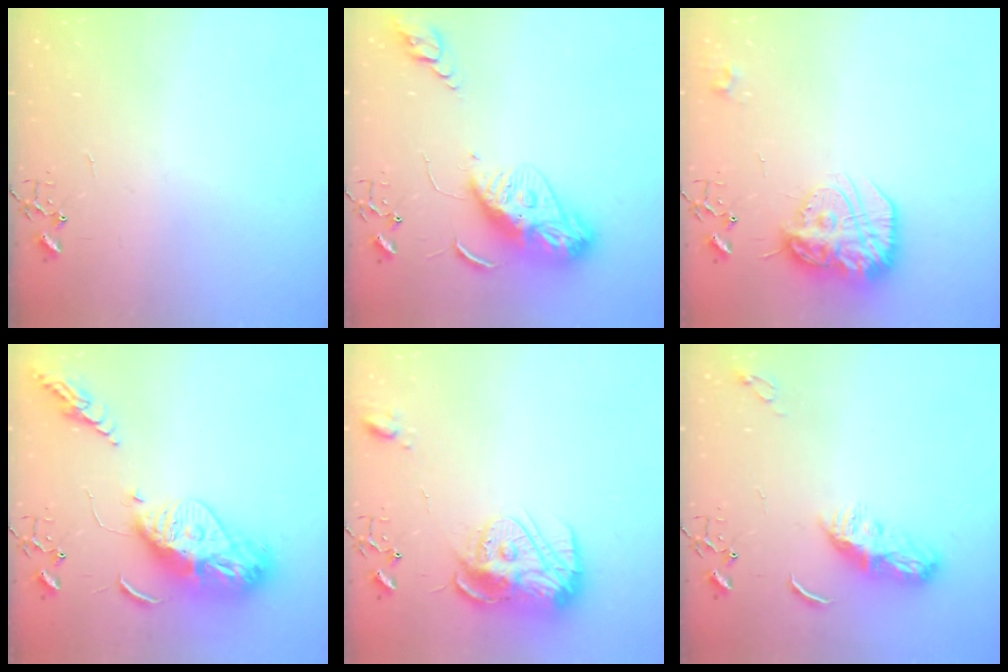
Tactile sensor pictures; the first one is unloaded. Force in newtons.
{"total": 12.9, "press": 12.9, "slide": 1.2}
{"total": 17.7, "press": 17.6, "slide": 1.8}
{"total": 18.2, "press": 18.1, "slide": 1.5}
{"total": 14.9, "press": 14.9, "slide": 1.4}
{"total": 8.7, "press": 8.7, "slide": 0.3}